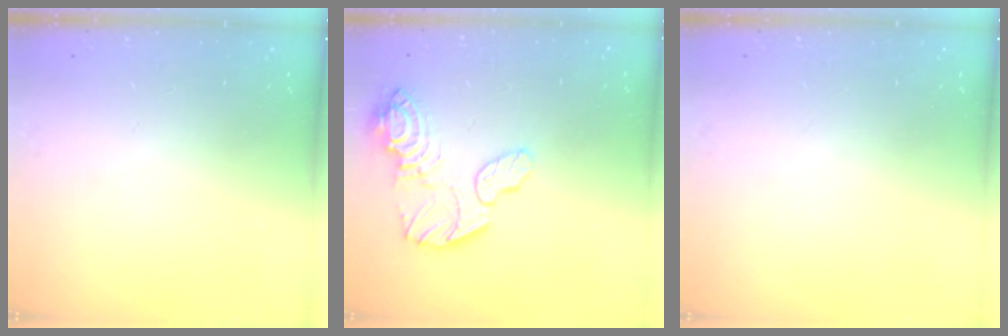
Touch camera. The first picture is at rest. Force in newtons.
{"total": 14.0, "press": 13.9, "slide": 1.3}
{"total": 0.0}